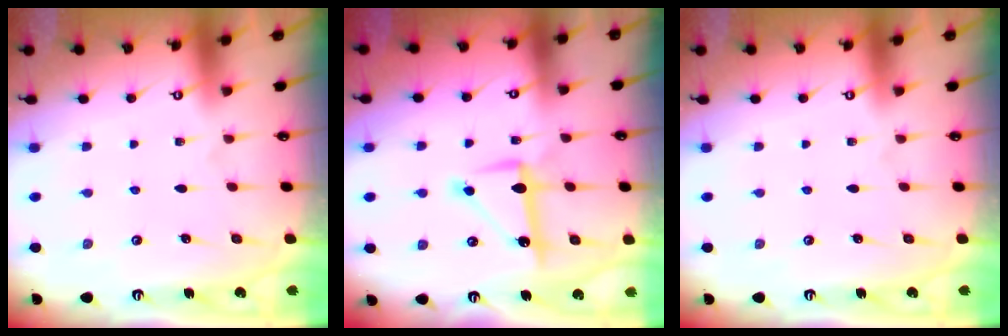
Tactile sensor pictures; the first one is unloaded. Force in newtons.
{"total": 9.4, "press": 9.4, "slide": 0.4}
{"total": 0.0}